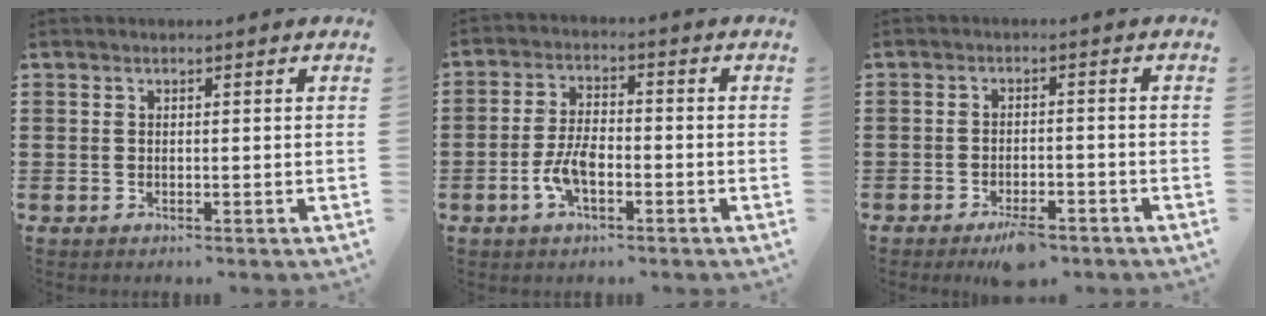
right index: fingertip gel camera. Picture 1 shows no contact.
{"total": 5.6, "force": [-2.1, 2.5, 4.5], "torque": [-0.103, -0.001, -0.044]}
{"total": 3.6, "force": [-3.0, 0.9, 1.8], "torque": [-0.037, 0.003, -0.059]}